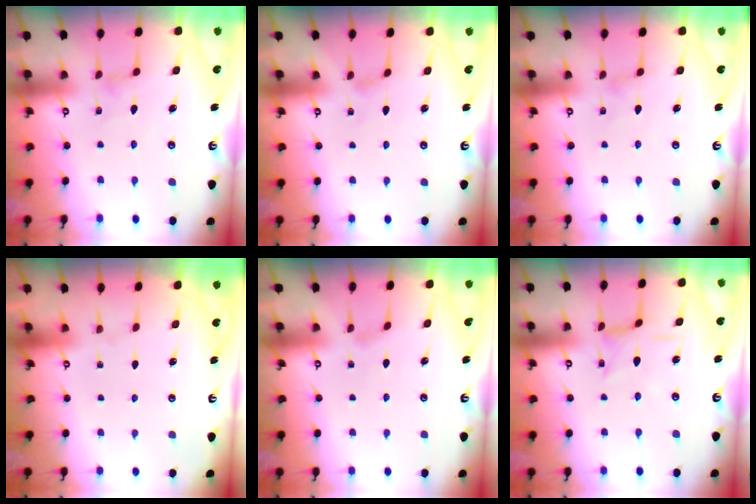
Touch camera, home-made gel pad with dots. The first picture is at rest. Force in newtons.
{"total": 0.0}
{"total": 0.0}
{"total": 0.0}
{"total": 0.6, "press": 0.5, "slide": 0.2}
{"total": 2.2, "press": 2.2, "slide": 0.4}